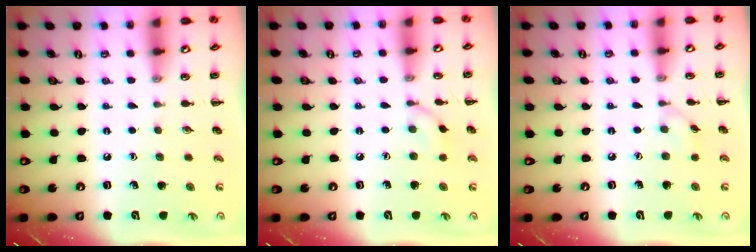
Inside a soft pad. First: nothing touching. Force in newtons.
{"total": 5.2, "press": 5.1, "slide": 1.2}
{"total": 3.1, "press": 2.8, "slide": 1.2}